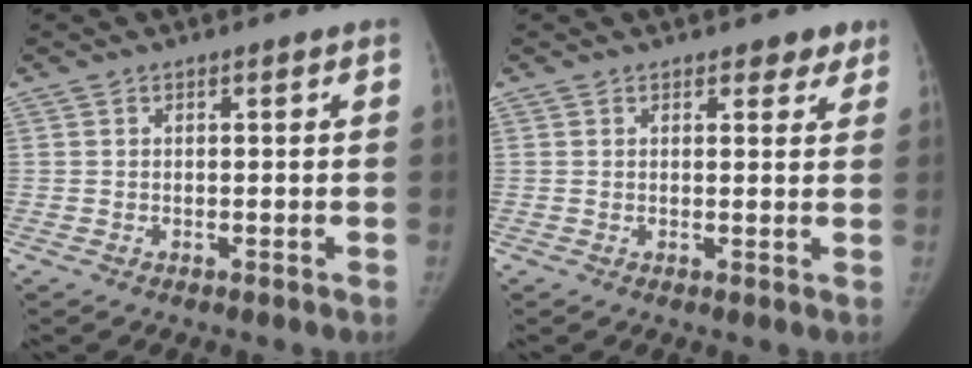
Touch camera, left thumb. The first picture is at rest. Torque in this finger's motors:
{"motor_torque": [-0.02, -0.05, 0.18, 0.08, -0.01]}